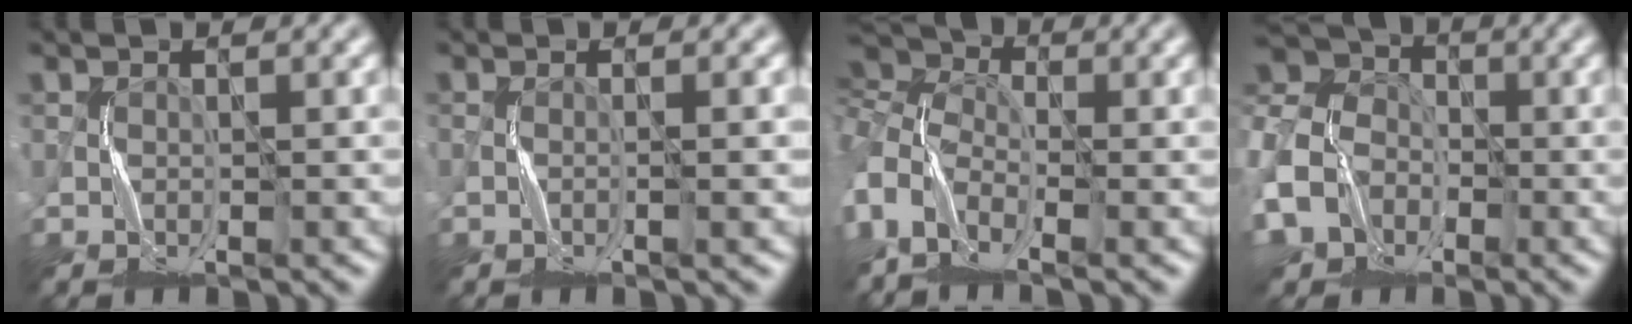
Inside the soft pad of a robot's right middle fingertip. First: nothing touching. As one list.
[{"total": 0.8, "force": [-0.2, 0.1, 0.8], "torque": [-0.011, 0.003, -0.008]}, {"total": 7.9, "force": [-0.5, 5.1, 6.0], "torque": [-0.139, 0.013, -0.012]}, {"total": 9.6, "force": [-4.1, 7.4, 4.4], "torque": [-0.115, -0.017, -0.082]}]